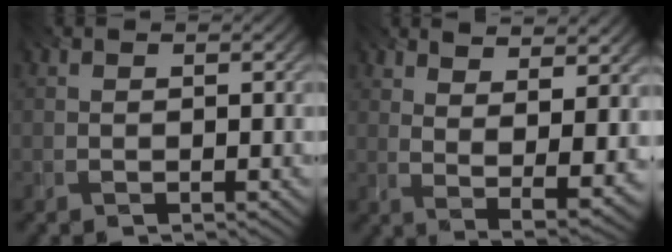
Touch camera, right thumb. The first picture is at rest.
{"total": 10.5, "force": [5.9, 3.4, 8.1], "torque": [-0.140, 0.007, 0.089]}